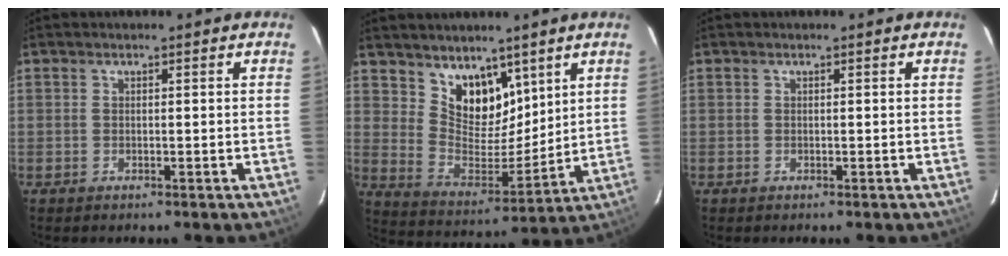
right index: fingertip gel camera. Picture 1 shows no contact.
{"total": 11.5, "force": [7.8, 6.6, 5.4], "torque": [-0.089, -0.009, 0.153]}
{"total": 0.0}